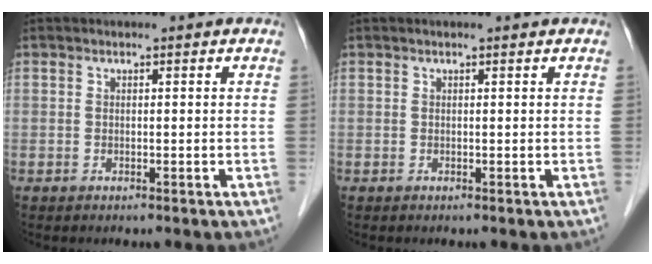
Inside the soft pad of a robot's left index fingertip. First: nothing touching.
{"total": 0.6, "force": [0.6, 0.0, 0.3], "torque": [-0.009, 0.006, 0.008]}